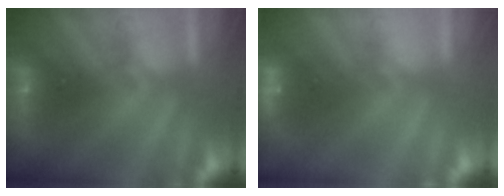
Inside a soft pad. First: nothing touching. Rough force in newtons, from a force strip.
{"total": 3.2}